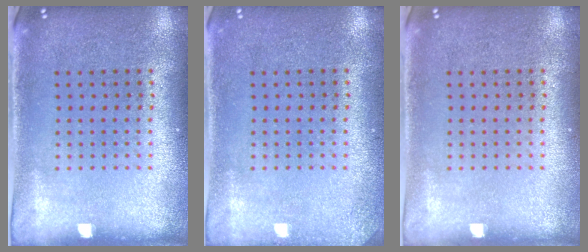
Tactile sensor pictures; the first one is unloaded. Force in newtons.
{"total": 1.2, "press": 1.2, "slide": 0.1}
{"total": 0.0}